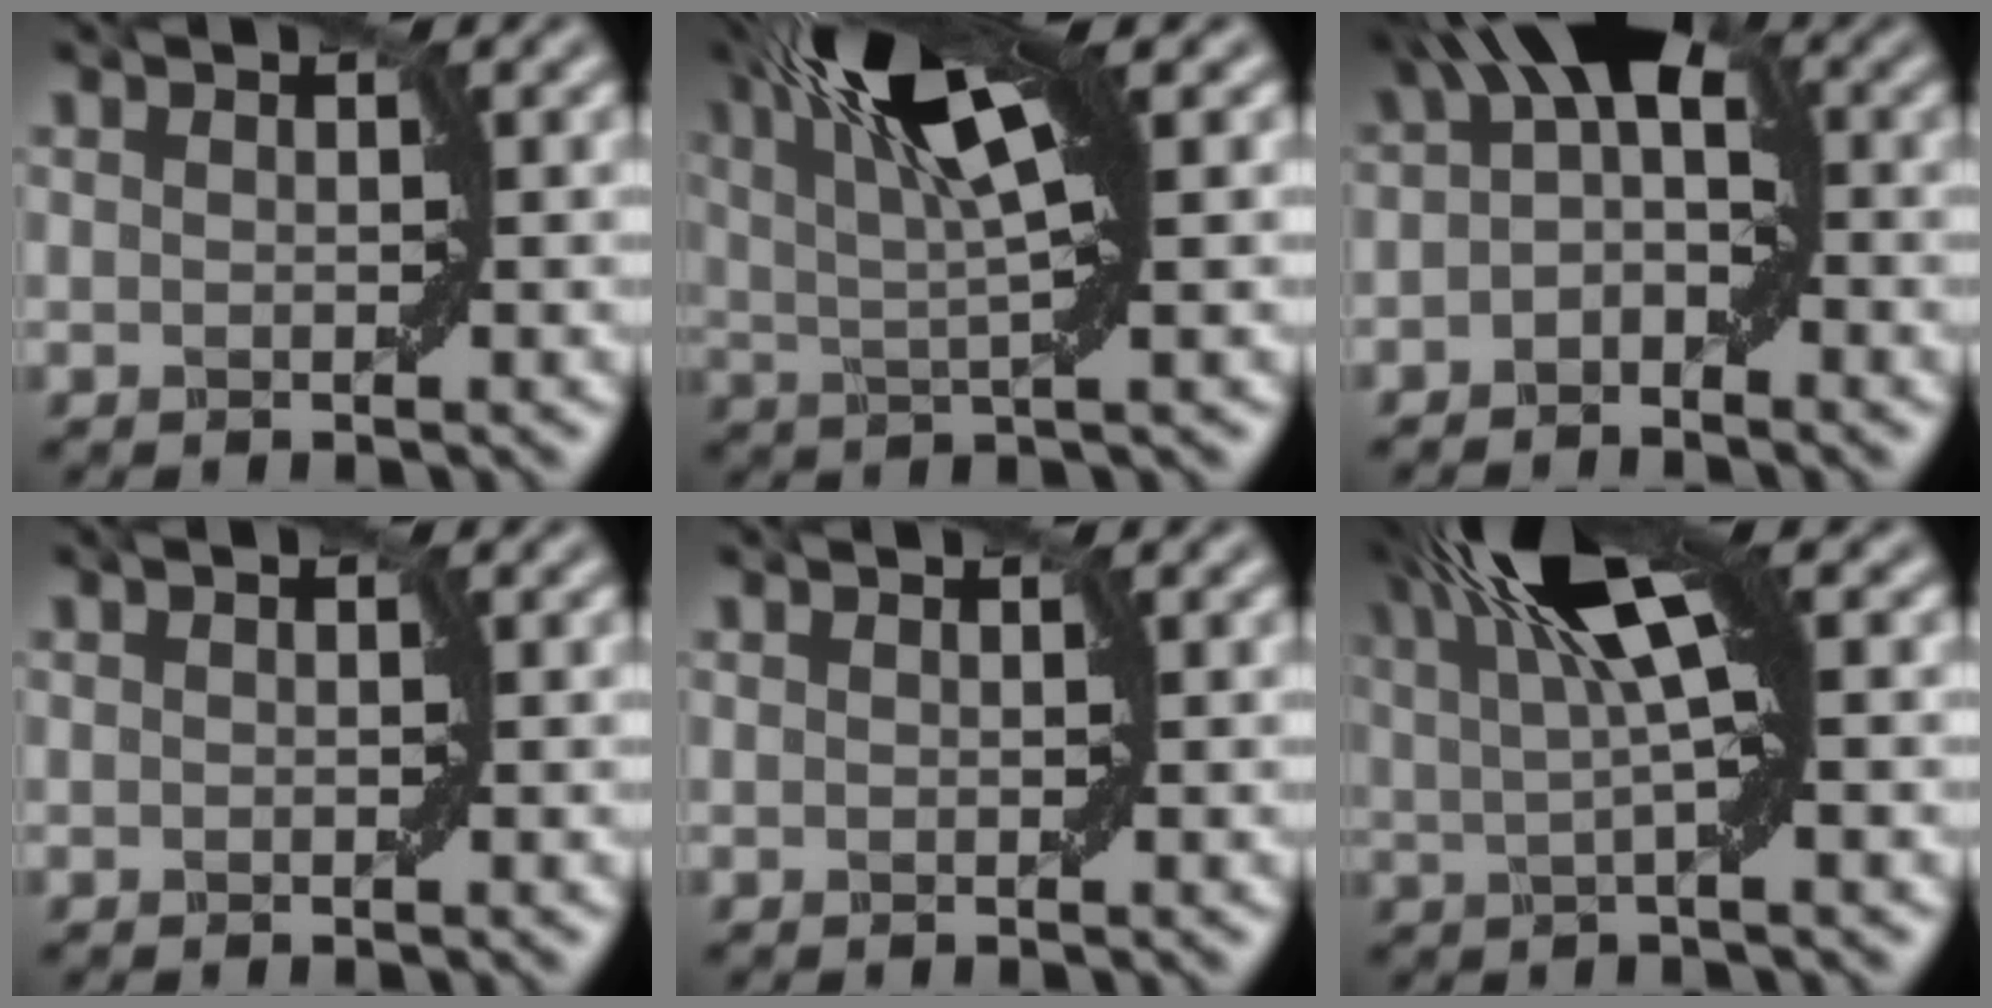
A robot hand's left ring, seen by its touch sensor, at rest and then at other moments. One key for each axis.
{"total": 8.8, "fx": 3.2, "fy": 2.0, "fz": 8.0, "tx": -0.143, "ty": 0.013, "tz": 0.055}
{"total": 6.1, "fx": 0.2, "fy": 3.2, "fz": 5.2, "tx": -0.069, "ty": 0.030, "tz": -0.019}
{"total": 0.0}
{"total": 0.0}
{"total": 7.5, "fx": 2.5, "fy": 1.6, "fz": 6.9, "tx": -0.121, "ty": 0.010, "tz": 0.040}